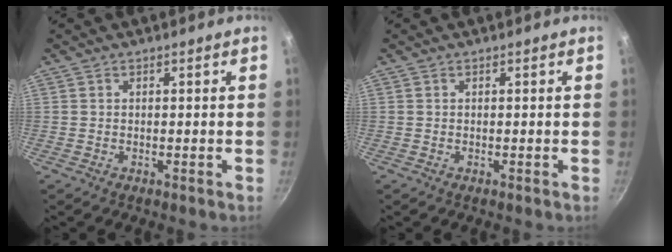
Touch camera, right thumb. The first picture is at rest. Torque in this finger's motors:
{"motor_torque": [-0.16, -0.16, 0.02, -0.01, 0.00]}